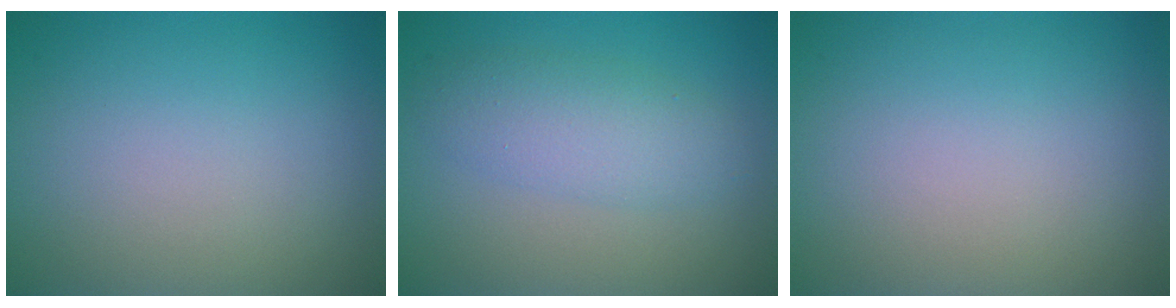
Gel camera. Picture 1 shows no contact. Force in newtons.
{"total": 3.8, "press": 3.8, "slide": 0.1}
{"total": 0.0}